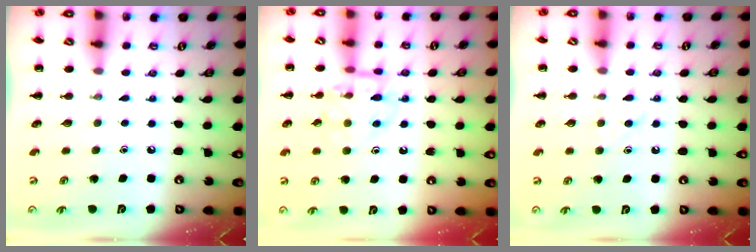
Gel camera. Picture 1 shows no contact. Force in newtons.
{"total": 11.1, "press": 11.1, "slide": 0.7}
{"total": 3.4, "press": 3.1, "slide": 1.2}